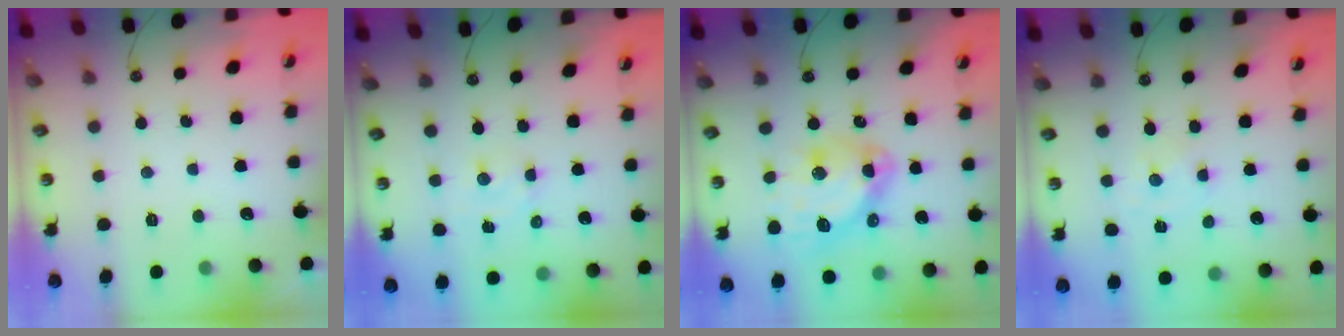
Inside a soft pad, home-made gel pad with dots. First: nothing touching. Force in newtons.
{"total": 2.6, "press": 2.6, "slide": 0.3}
{"total": 13.5, "press": 13.4, "slide": 1.7}
{"total": 0.0}